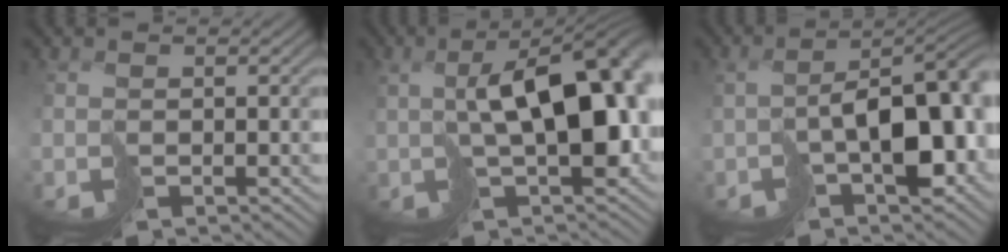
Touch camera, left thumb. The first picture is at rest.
{"total": 12.7, "force": [0.9, 5.6, 11.4], "torque": [-0.173, 0.002, 0.032]}
{"total": 11.4, "force": [-2.3, 5.8, 9.5], "torque": [-0.137, -0.018, -0.023]}